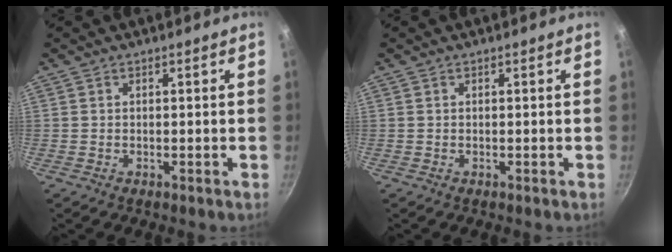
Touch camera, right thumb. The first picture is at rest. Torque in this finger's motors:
{"motor_torque": [-0.03, -0.04, 0.03, 0.02, 0.00]}